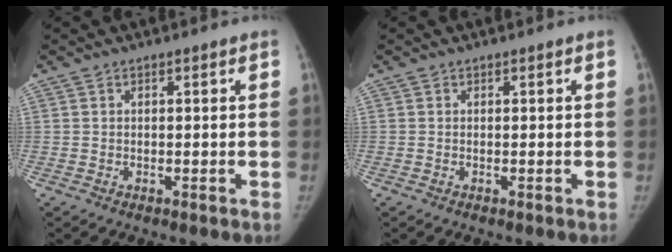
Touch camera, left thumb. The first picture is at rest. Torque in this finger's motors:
{"motor_torque": [0.00, 0.00, 0.11, -0.05, 0.00]}